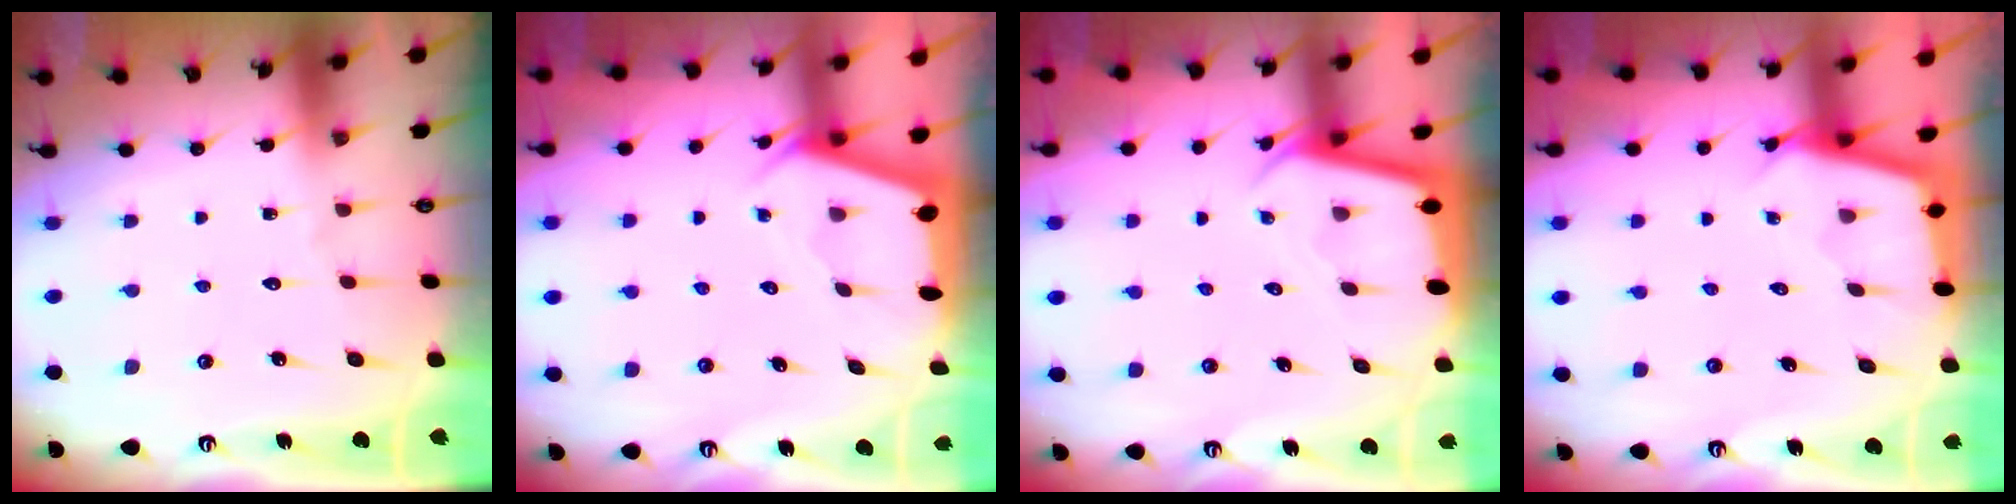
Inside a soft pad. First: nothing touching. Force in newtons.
{"total": 2.5, "press": 2.5, "slide": 0.3}
{"total": 2.3, "press": 2.3, "slide": 0.1}
{"total": 2.5, "press": 2.5, "slide": 0.2}